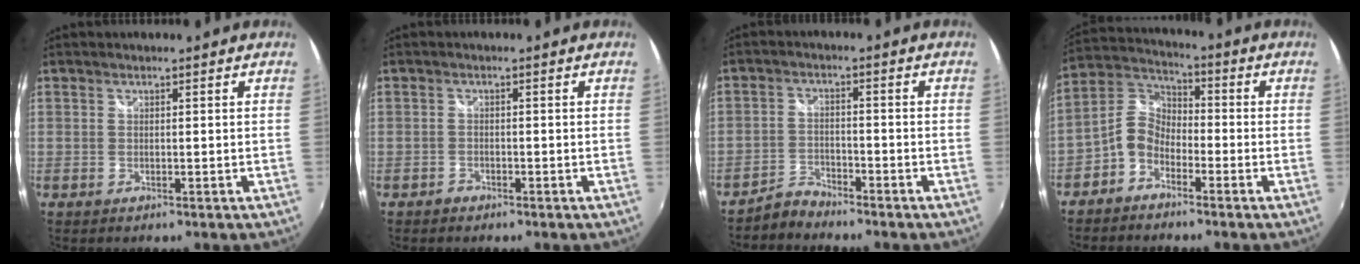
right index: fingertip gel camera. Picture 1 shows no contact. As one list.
[{"total": 1.5, "force": [-1.2, 0.9, 0.2], "torque": [-0.005, 0.001, -0.021]}, {"total": 3.8, "force": [-3.7, 0.9, 0.0], "torque": [-0.006, 0.006, -0.072]}, {"total": 6.6, "force": [-3.8, 4.5, 3.0], "torque": [-0.070, 0.021, -0.087]}]